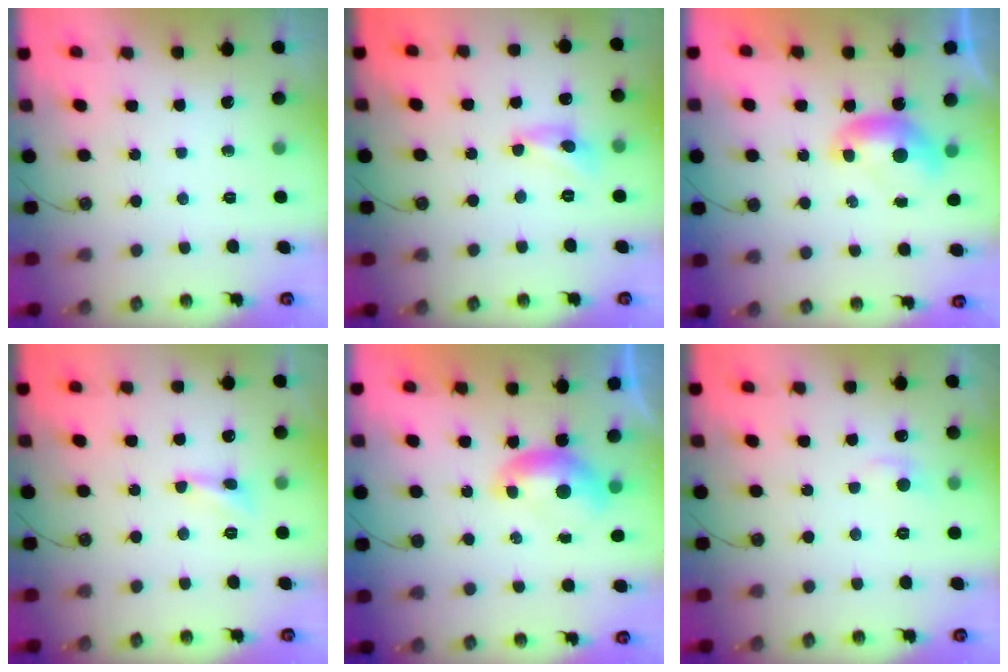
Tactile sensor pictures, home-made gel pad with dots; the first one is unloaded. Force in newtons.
{"total": 3.1, "press": 3.1, "slide": 0.3}
{"total": 0.0}
{"total": 3.5, "press": 3.4, "slide": 0.8}
{"total": 0.0}
{"total": 0.9, "press": 0.5, "slide": 0.7}